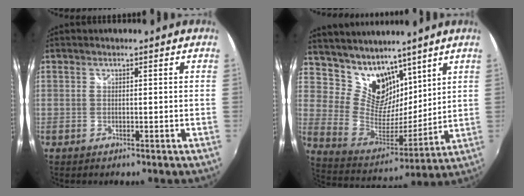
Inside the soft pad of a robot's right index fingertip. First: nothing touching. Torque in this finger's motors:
{"motor_torque": [-0.11, 0.37, 0.00, 0.00]}